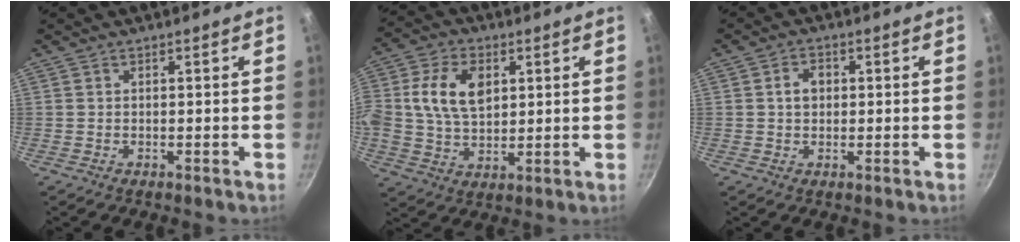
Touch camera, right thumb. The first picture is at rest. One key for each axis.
{"total": 12.0, "fx": 2.7, "fy": 8.0, "fz": 8.4, "tx": -0.142, "ty": 0.003, "tz": 0.044}
{"total": 3.5, "fx": 0.4, "fy": 2.8, "fz": 2.1, "tx": -0.019, "ty": 0.008, "tz": 0.005}